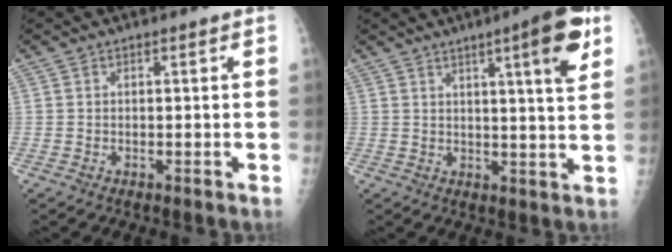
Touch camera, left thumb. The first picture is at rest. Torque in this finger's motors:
{"motor_torque": [0.18, 0.13, 0.01, -0.11, 0.10]}